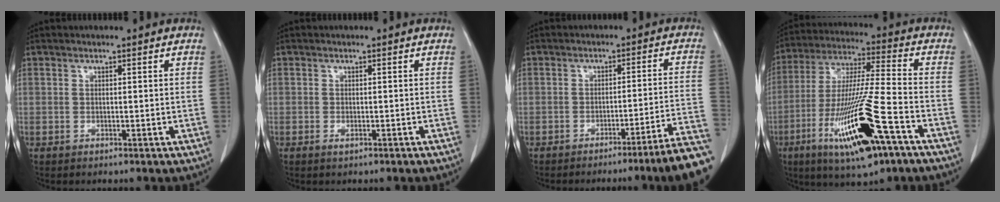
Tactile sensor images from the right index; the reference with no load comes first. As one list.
[{"total": 0.8, "force": [-0.5, 0.3, 0.6], "torque": [-0.013, -0.001, -0.006]}, {"total": 12.4, "force": [-10.4, -2.2, 6.4], "torque": [-0.023, 0.013, -0.135]}, {"total": 19.4, "force": [-8.8, 1.7, 17.2], "torque": [-0.346, -0.036, -0.155]}]